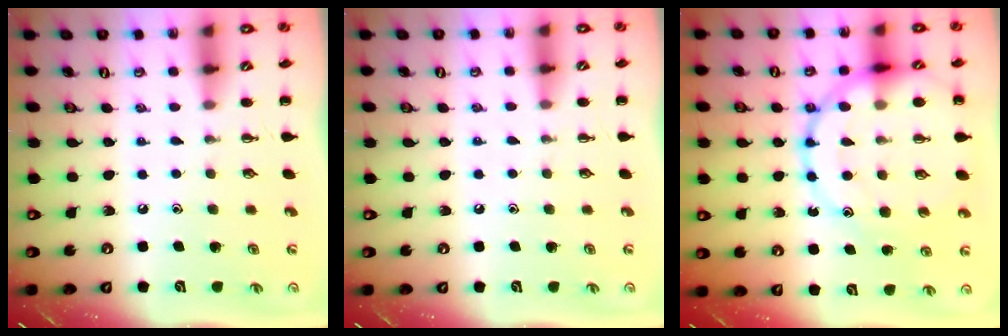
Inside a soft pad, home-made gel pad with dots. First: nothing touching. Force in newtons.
{"total": 4.6, "press": 4.3, "slide": 1.8}
{"total": 22.9, "press": 22.7, "slide": 3.3}